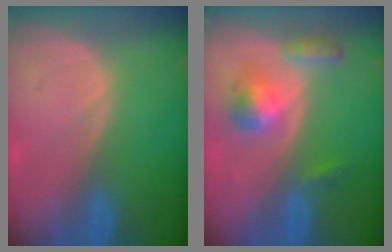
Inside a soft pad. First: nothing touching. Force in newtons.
{"total": 5.6, "press": 5.1, "slide": 2.3}